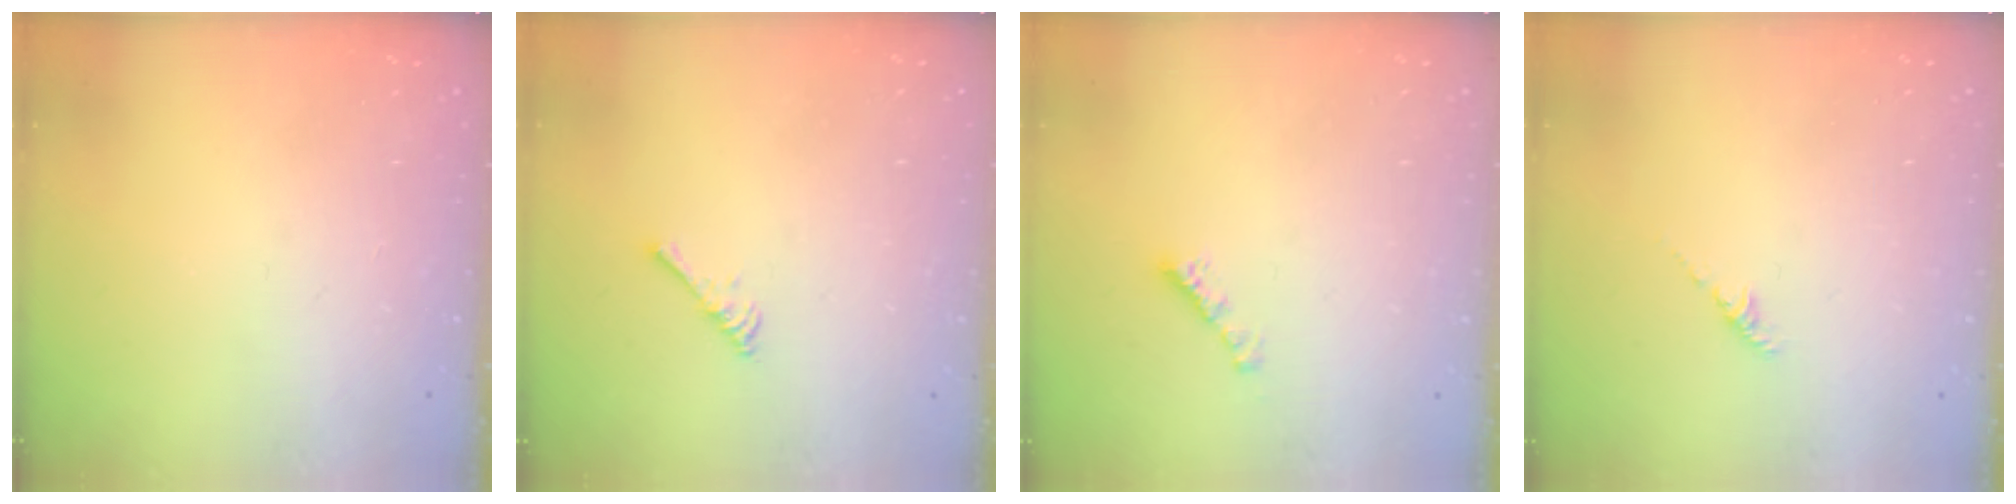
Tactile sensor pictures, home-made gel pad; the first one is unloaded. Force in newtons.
{"total": 2.7, "press": 2.6, "slide": 0.5}
{"total": 2.3, "press": 2.2, "slide": 0.4}
{"total": 1.2, "press": 1.1, "slide": 0.5}